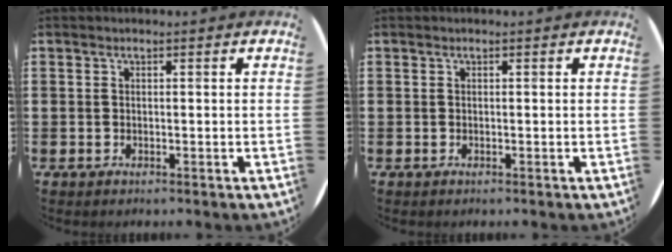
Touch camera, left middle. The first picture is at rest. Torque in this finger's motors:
{"motor_torque": [-0.02, 0.02, -0.01, 0.00]}